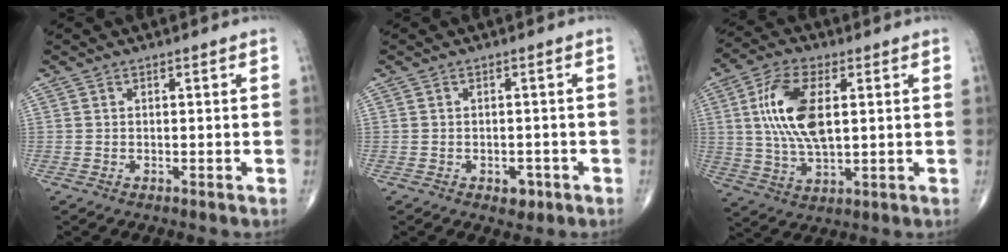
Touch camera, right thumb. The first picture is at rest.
{"total": 2.5, "force": [-1.2, 1.7, 1.4], "torque": [-0.005, 0.004, -0.012]}
{"total": 13.2, "force": [2.5, 6.2, 11.4], "torque": [-0.226, -0.003, 0.048]}